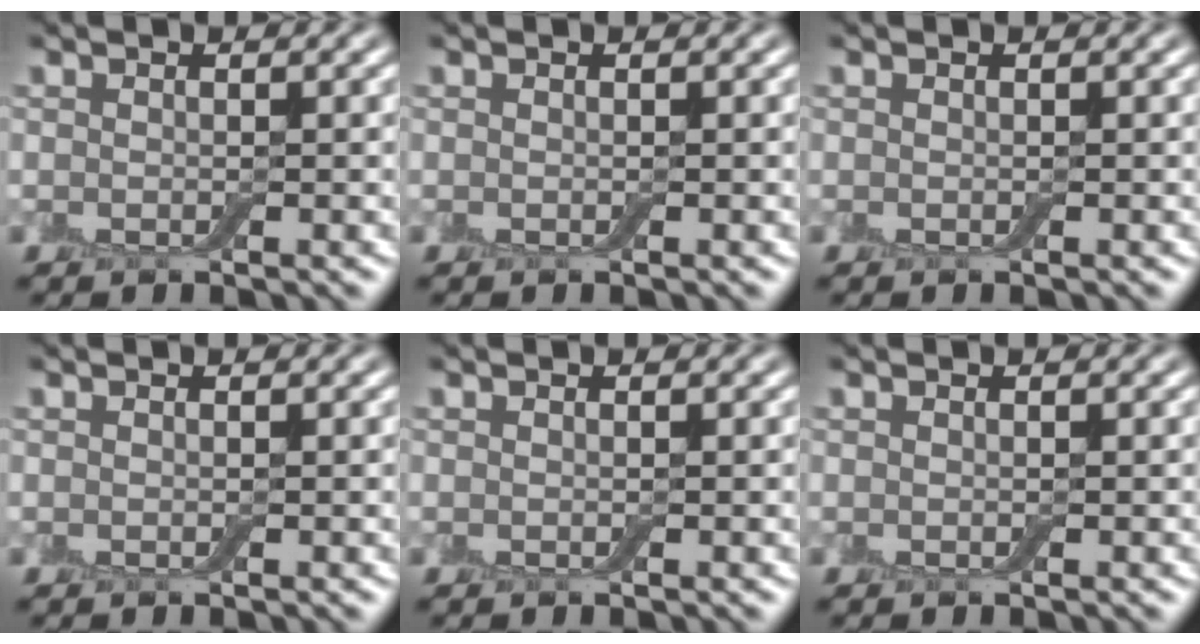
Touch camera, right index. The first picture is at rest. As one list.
[{"total": 0.0}, {"total": 0.0}, {"total": 0.0}, {"total": 0.0}, {"total": 0.0}]